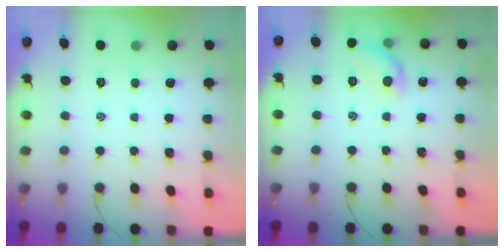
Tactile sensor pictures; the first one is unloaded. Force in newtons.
{"total": 8.8, "press": 8.7, "slide": 1.3}